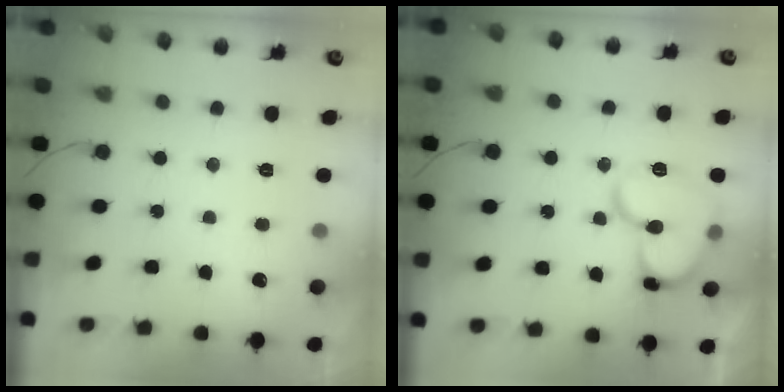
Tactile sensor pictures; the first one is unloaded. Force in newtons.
{"total": 14.8, "press": 14.7, "slide": 1.5}